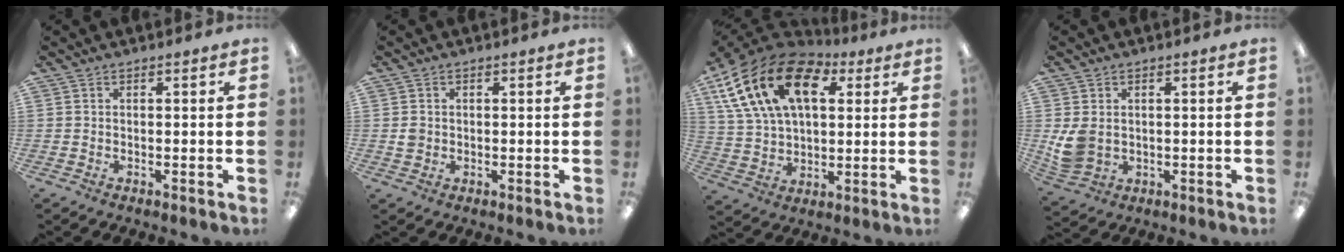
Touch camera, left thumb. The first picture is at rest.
{"total": 2.1, "force": [-0.1, 2.1, 0.6], "torque": [-0.003, 0.000, -0.004]}
{"total": 21.8, "force": [9.7, 13.1, 14.6], "torque": [-0.296, -0.029, 0.171]}
{"total": 5.9, "force": [0.7, 4.8, 3.3], "torque": [-0.068, 0.003, 0.018]}